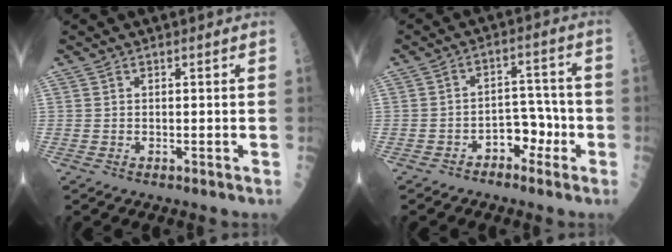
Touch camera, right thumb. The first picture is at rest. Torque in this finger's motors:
{"motor_torque": [-0.09, -0.09, 0.45, -0.20, 0.02]}